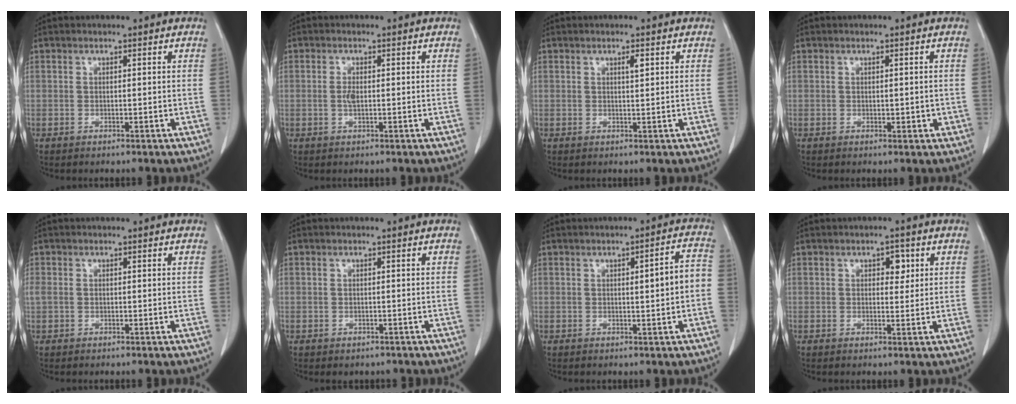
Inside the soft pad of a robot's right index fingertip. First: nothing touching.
{"total": 1.6, "force": [-0.1, 0.5, 1.5], "torque": [-0.034, -0.001, -0.002]}
{"total": 1.2, "force": [0.6, 0.1, 1.0], "torque": [-0.020, -0.001, 0.009]}
{"total": 1.3, "force": [-0.1, 0.7, 1.1], "torque": [-0.013, 0.001, 0.002]}
{"total": 0.8, "force": [0.1, 0.6, 0.6], "torque": [-0.028, 0.014, 0.006]}
{"total": 1.3, "force": [-0.8, 1.0, 0.1], "torque": [-0.007, 0.002, -0.007]}
{"total": 4.5, "force": [-0.2, 0.7, 4.5], "torque": [-0.061, 0.017, -0.002]}
{"total": 2.4, "force": [0.9, 1.5, 1.7], "torque": [-0.019, 0.004, 0.012]}